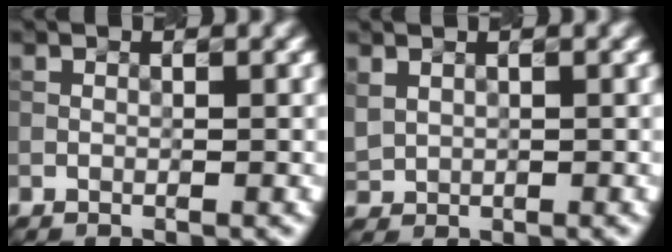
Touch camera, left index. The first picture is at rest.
{"total": 1.2, "force": [0.6, 0.9, 0.3], "torque": [-0.008, 0.000, 0.018]}